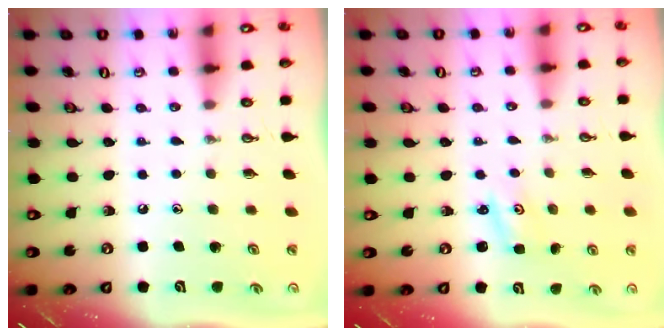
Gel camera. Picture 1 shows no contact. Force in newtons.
{"total": 1.5, "press": 1.5, "slide": 0.2}